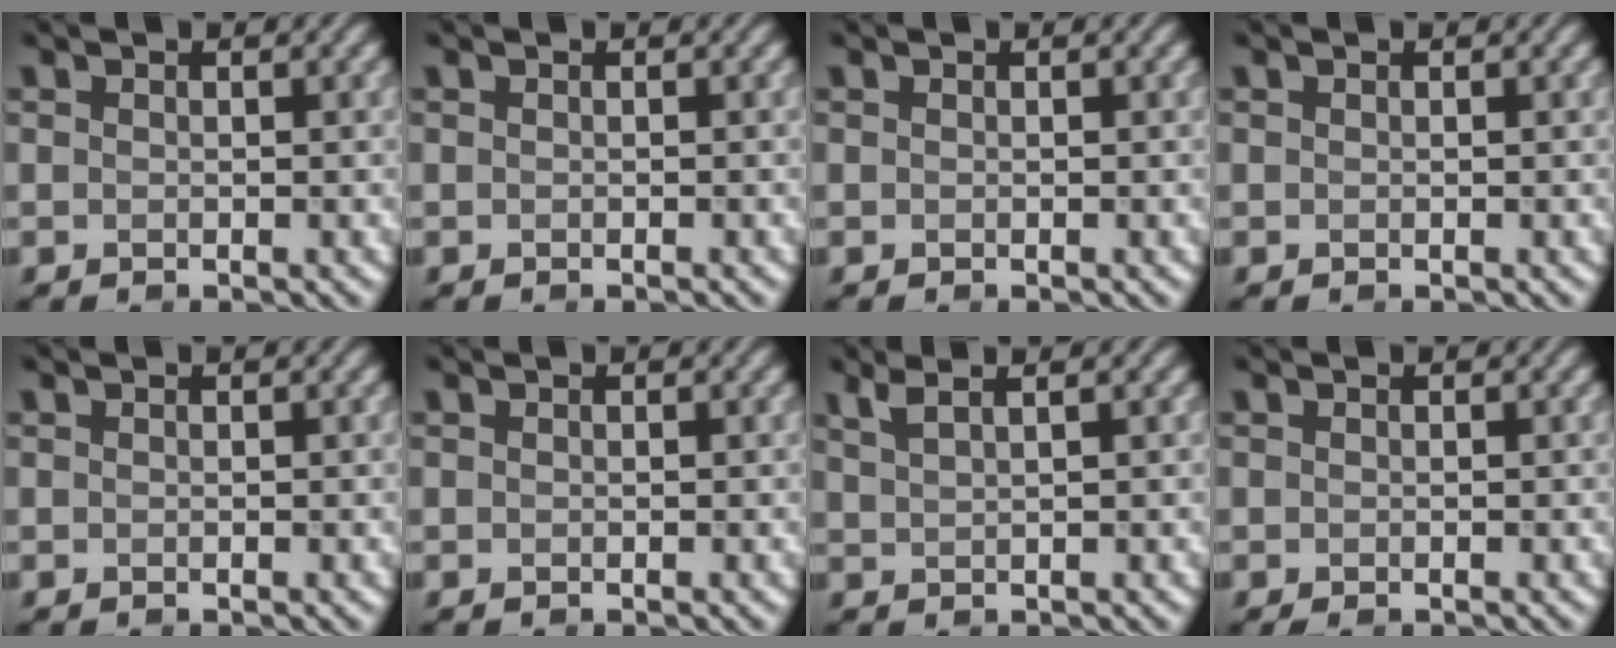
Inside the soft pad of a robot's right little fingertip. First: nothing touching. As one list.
[{"total": 0.0}, {"total": 0.0}, {"total": 0.0}, {"total": 0.0}, {"total": 0.0}, {"total": 3.3, "force": [2.3, 1.1, 2.0], "torque": [-0.020, 0.017, 0.020]}, {"total": 0.8, "force": [-0.7, 0.1, 0.4], "torque": [-0.007, -0.003, -0.009]}]